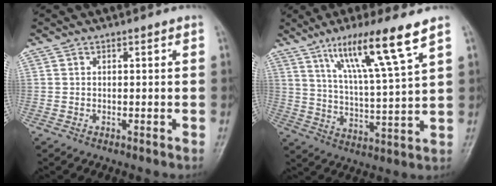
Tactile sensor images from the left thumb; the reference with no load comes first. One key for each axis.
{"total": 14.1, "fx": 8.5, "fy": 0.5, "fz": 11.2, "tx": -0.198, "ty": -0.040, "tz": 0.154}